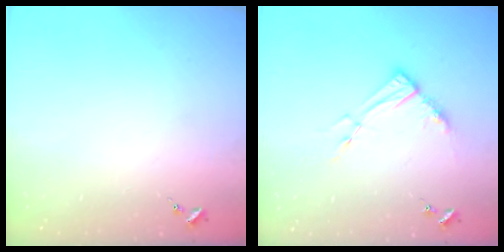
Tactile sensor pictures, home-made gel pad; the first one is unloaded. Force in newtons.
{"total": 8.9, "press": 8.9, "slide": 0.8}